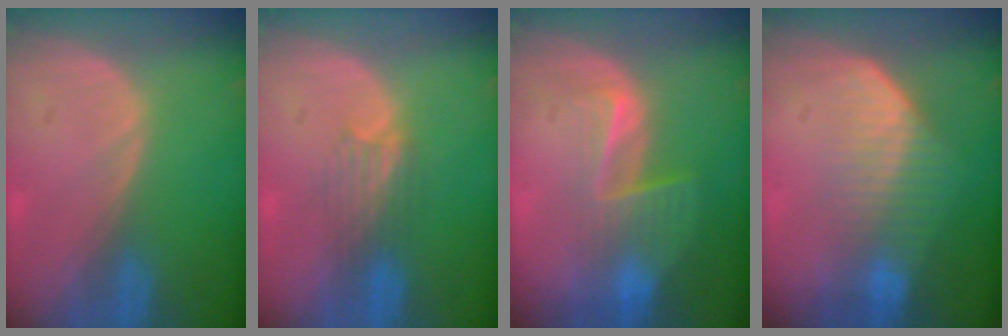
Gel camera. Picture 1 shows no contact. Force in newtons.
{"total": 3.3, "press": 3.2, "slide": 0.6}
{"total": 6.8, "press": 5.9, "slide": 3.5}
{"total": 7.3, "press": 6.3, "slide": 3.7}